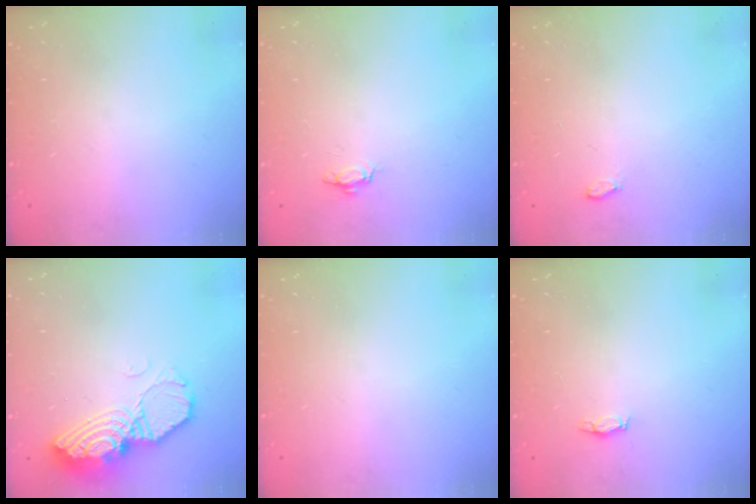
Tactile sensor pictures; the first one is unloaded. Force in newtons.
{"total": 3.5, "press": 3.5, "slide": 0.5}
{"total": 4.8, "press": 4.5, "slide": 1.5}
{"total": 12.0, "press": 11.9, "slide": 0.7}
{"total": 0.0}
{"total": 2.9, "press": 2.9, "slide": 0.4}